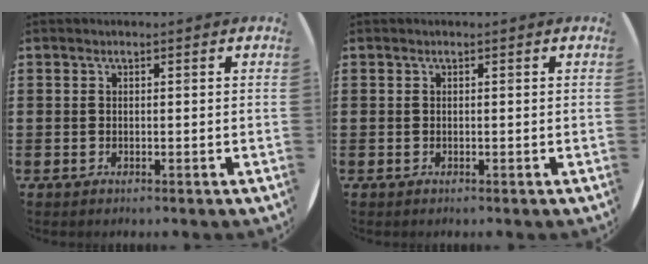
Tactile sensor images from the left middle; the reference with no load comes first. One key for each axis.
{"total": 0.0}